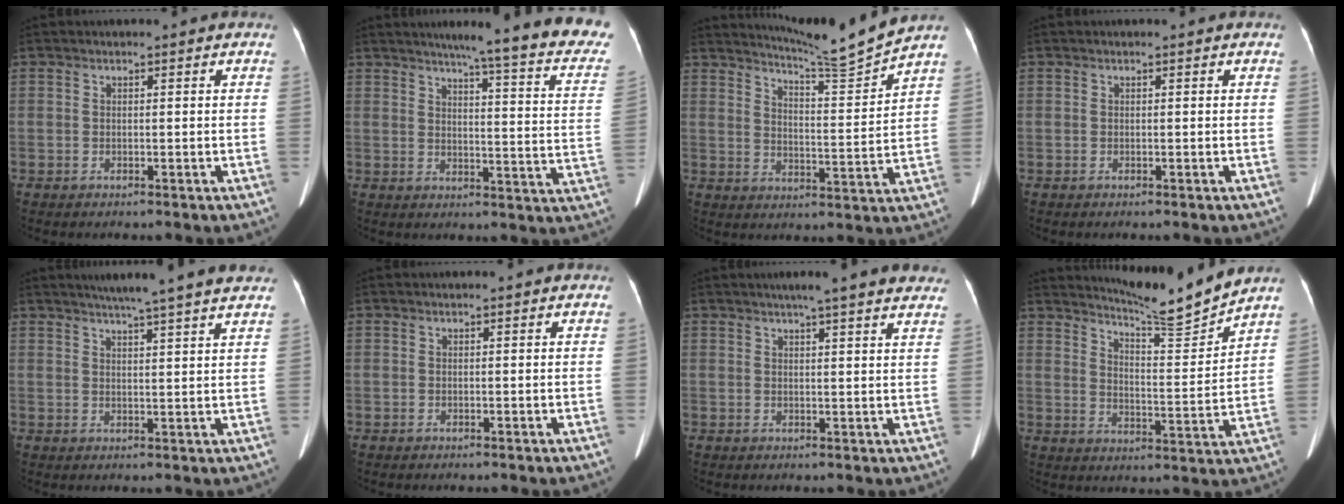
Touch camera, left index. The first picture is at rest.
{"total": 22.0, "force": [18.7, 0.3, 11.6], "torque": [-0.143, -0.066, 0.210]}
{"total": 9.4, "force": [8.9, -2.7, 1.2], "torque": [-0.039, -0.051, 0.145]}
{"total": 0.0}
{"total": 12.1, "force": [10.2, -0.5, 6.4], "torque": [-0.093, 0.017, 0.118]}
{"total": 0.0}
{"total": 12.4, "force": [10.5, 0.7, 6.6], "torque": [-0.085, 0.016, 0.114]}
{"total": 9.8, "force": [9.5, -1.9, 1.6], "torque": [-0.039, -0.043, 0.151]}